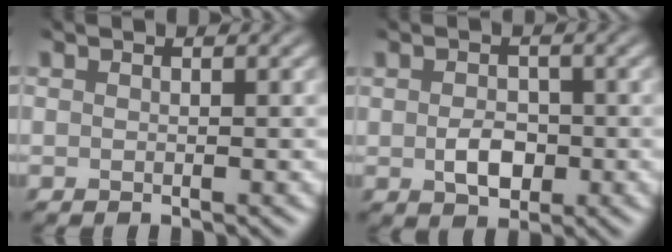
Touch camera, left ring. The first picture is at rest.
{"total": 2.5, "force": [-0.8, 1.9, 1.5], "torque": [-0.028, -0.003, -0.010]}